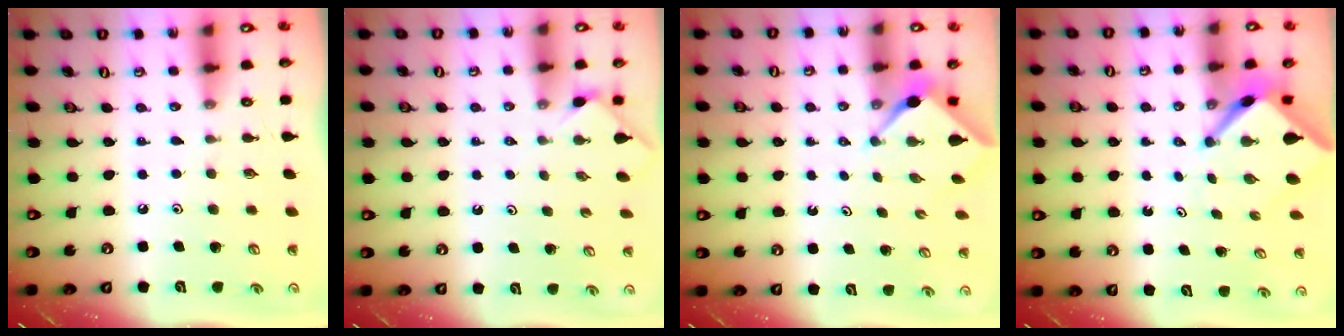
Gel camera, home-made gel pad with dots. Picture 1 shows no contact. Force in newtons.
{"total": 0.0}
{"total": 2.4, "press": 2.4, "slide": 0.3}
{"total": 4.0, "press": 4.0, "slide": 0.2}